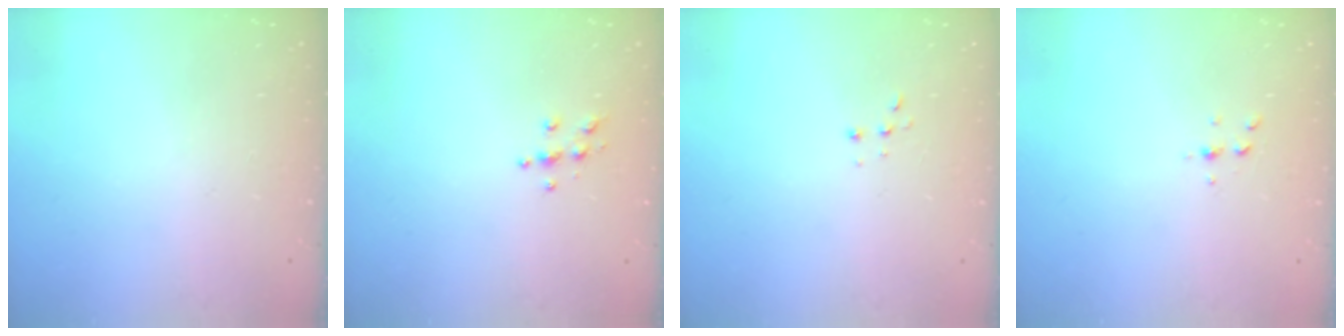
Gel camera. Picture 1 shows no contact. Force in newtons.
{"total": 3.7, "press": 3.7, "slide": 0.4}
{"total": 2.2, "press": 2.2, "slide": 0.5}
{"total": 2.6, "press": 2.6, "slide": 0.3}